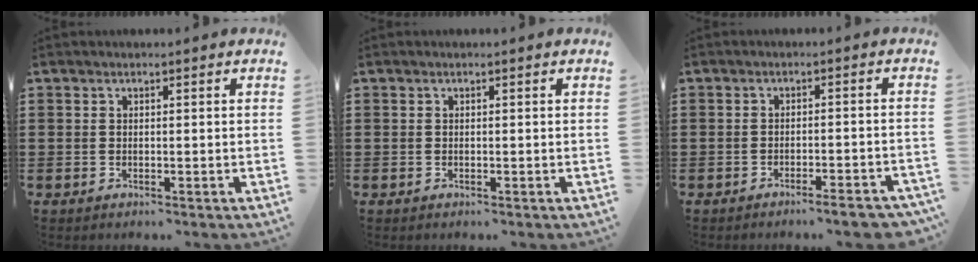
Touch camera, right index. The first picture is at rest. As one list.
[{"total": 0.0}, {"total": 3.7, "force": [-3.1, 0.0, 2.1], "torque": [-0.032, -0.008, -0.056]}]